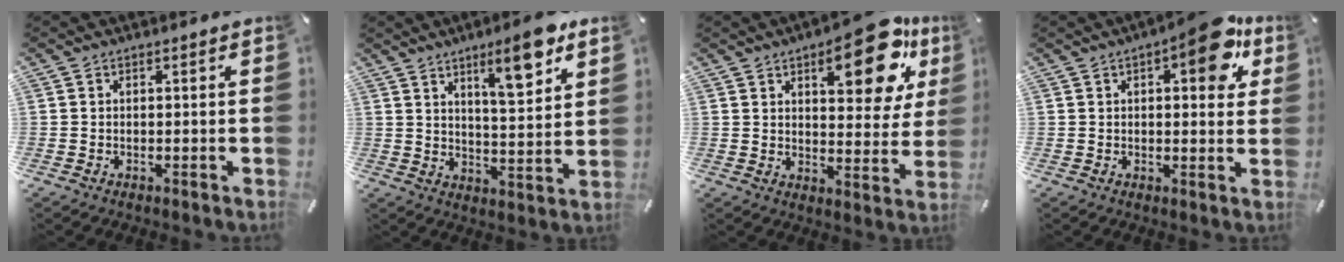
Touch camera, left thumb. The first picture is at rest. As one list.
[{"total": 11.7, "force": [7.8, 3.2, 8.1], "torque": [-0.111, -0.049, 0.126]}, {"total": 19.3, "force": [10.0, 8.5, 14.2], "torque": [-0.179, -0.048, 0.155]}, {"total": 12.5, "force": [6.0, 5.4, 9.5], "torque": [-0.109, -0.028, 0.092]}]